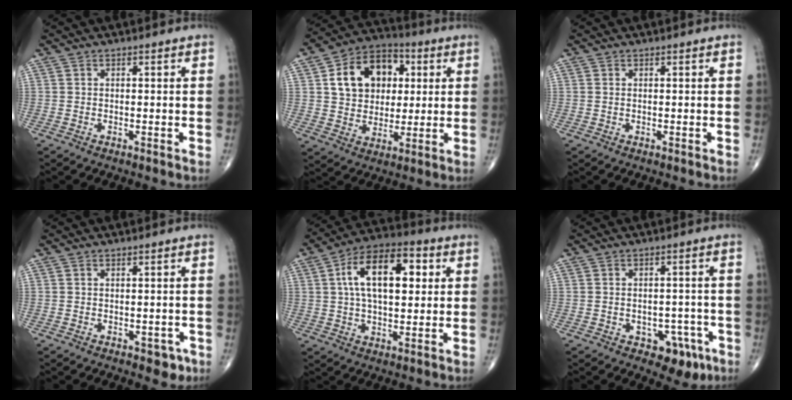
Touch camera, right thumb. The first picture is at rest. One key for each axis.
{"total": 15.5, "fx": 4.0, "fy": 11.6, "fz": 9.4, "tx": -0.116, "ty": 0.005, "tz": 0.064}
{"total": 0.0}
{"total": 2.9, "fx": -1.0, "fy": 1.8, "fz": 2.0, "tx": -0.005, "ty": 0.001, "tz": -0.009}
{"total": 16.1, "fx": 3.6, "fy": 8.4, "fz": 13.2, "tx": -0.201, "ty": 0.017, "tz": 0.055}
{"total": 7.2, "fx": -3.3, "fy": 4.8, "fz": 4.2, "tx": -0.024, "ty": 0.024, "tz": -0.035}